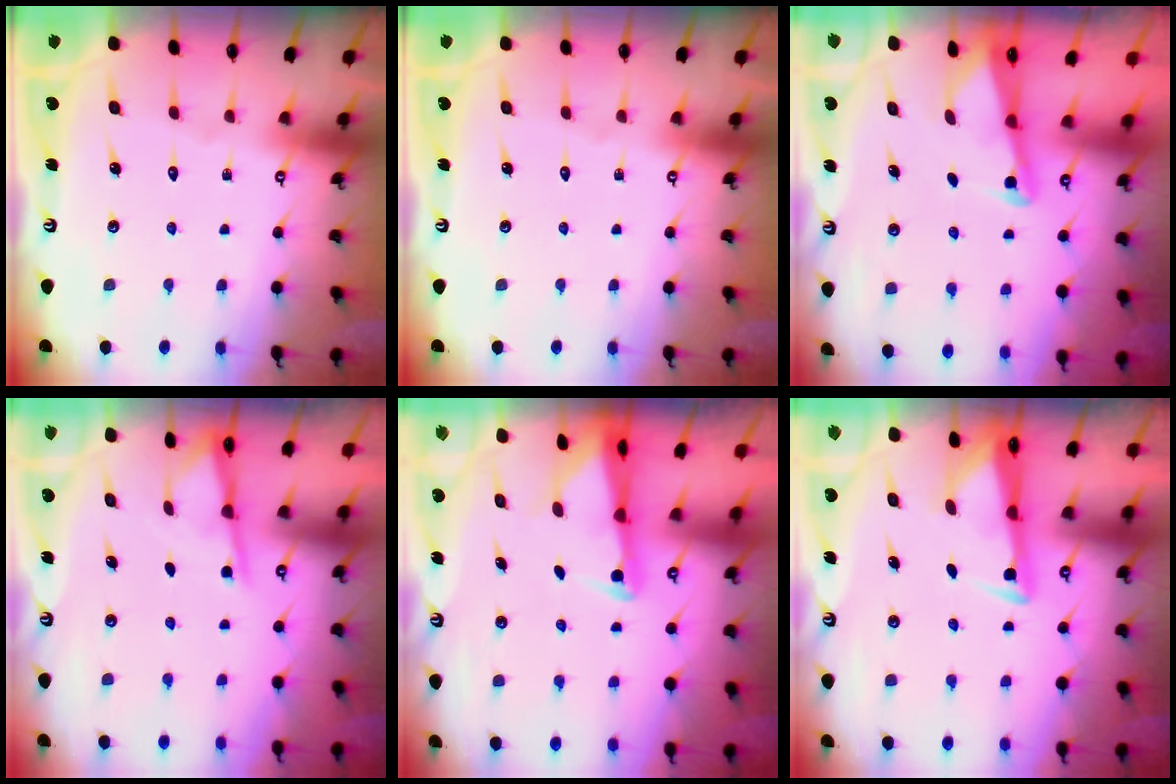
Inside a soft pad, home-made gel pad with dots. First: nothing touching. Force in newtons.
{"total": 0.0}
{"total": 2.1, "press": 2.1, "slide": 0.3}
{"total": 2.2, "press": 2.2, "slide": 0.3}
{"total": 2.6, "press": 2.5, "slide": 0.5}
{"total": 3.2, "press": 3.1, "slide": 0.8}